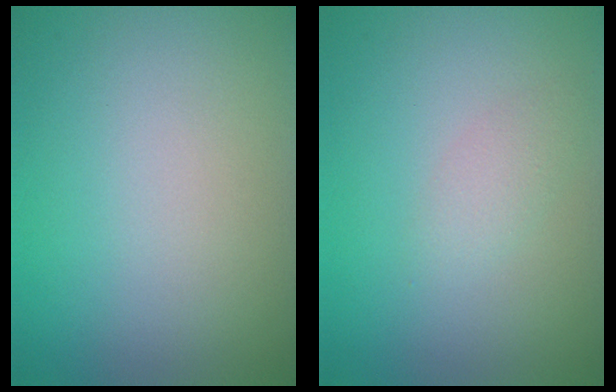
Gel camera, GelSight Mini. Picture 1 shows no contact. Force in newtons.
{"total": 1.4, "press": 1.4, "slide": 0.0}